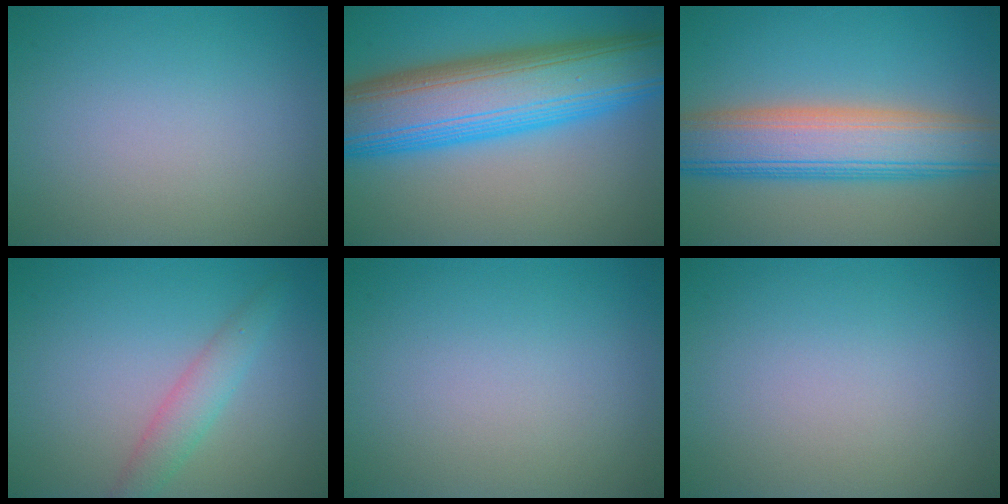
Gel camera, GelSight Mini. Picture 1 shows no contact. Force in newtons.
{"total": 13.2, "press": 13.2, "slide": 0.3}
{"total": 8.9, "press": 8.9, "slide": 0.6}
{"total": 2.5, "press": 2.5, "slide": 0.1}
{"total": 0.0}
{"total": 0.0}